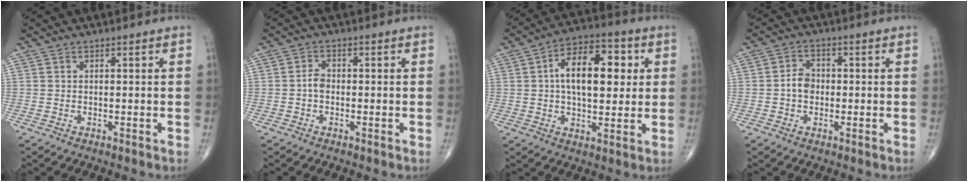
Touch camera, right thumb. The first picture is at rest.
{"total": 2.2, "force": [-0.5, 1.5, 1.6], "torque": [-0.022, 0.007, -0.015]}
{"total": 15.0, "force": [2.7, 8.0, 12.4], "torque": [-0.172, 0.013, 0.038]}
{"total": 3.9, "force": [-0.5, 3.0, 2.4], "torque": [-0.031, 0.013, -0.016]}